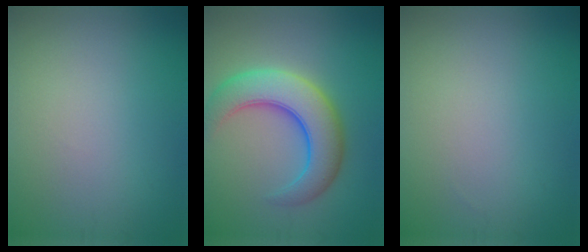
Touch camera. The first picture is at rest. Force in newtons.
{"total": 7.5, "press": 7.5, "slide": 0.3}
{"total": 0.0}